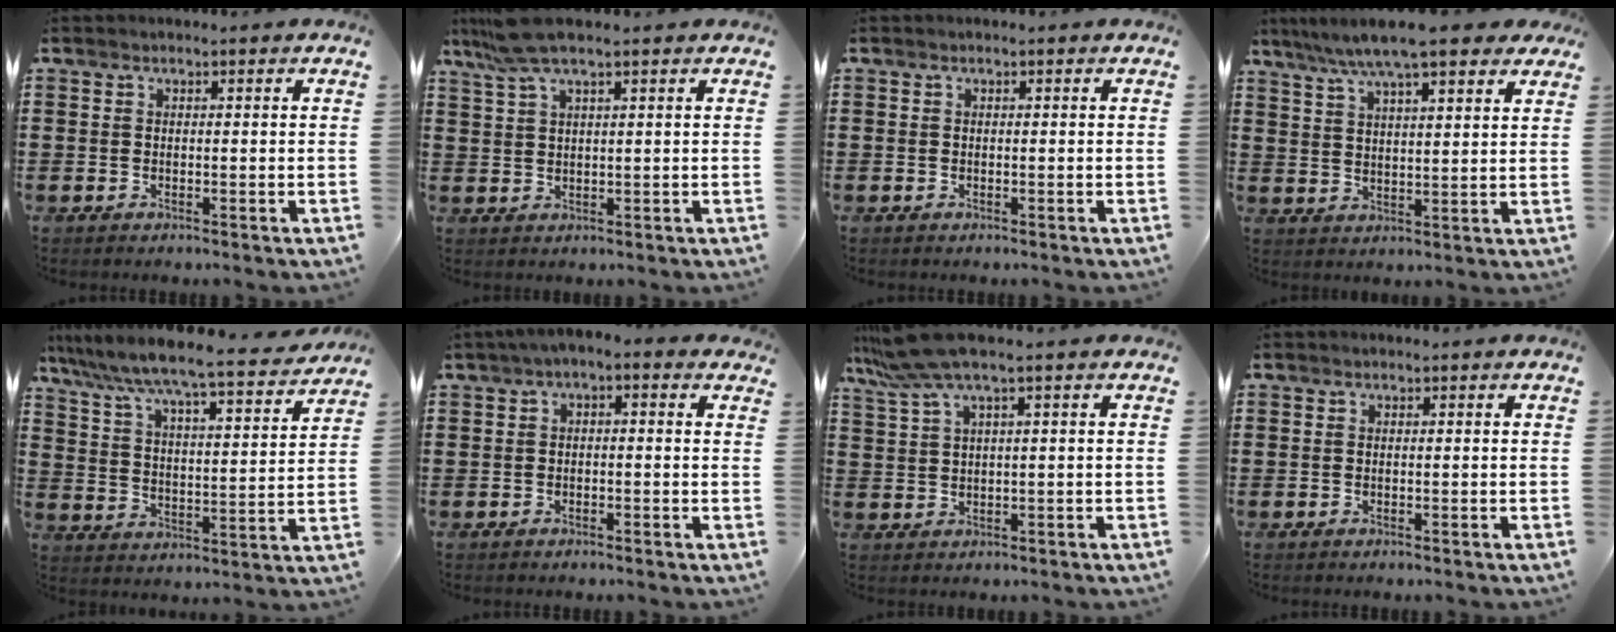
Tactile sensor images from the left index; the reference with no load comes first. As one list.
[{"total": 5.6, "force": [3.9, 0.6, 3.9], "torque": [-0.087, 0.005, 0.071]}, {"total": 0.5, "force": [-0.3, 0.4, -0.1], "torque": [0.001, 0.004, -0.007]}, {"total": 8.5, "force": [6.9, 1.1, 5.0], "torque": [-0.117, -0.011, 0.121]}, {"total": 6.1, "force": [5.8, -0.6, 1.9], "torque": [-0.067, -0.050, 0.089]}, {"total": 1.7, "force": [-1.1, 0.6, 1.2], "torque": [-0.030, 0.001, -0.027]}, {"total": 5.6, "force": [3.2, 0.1, 4.5], "torque": [-0.113, -0.010, 0.053]}, {"total": 0.0}]